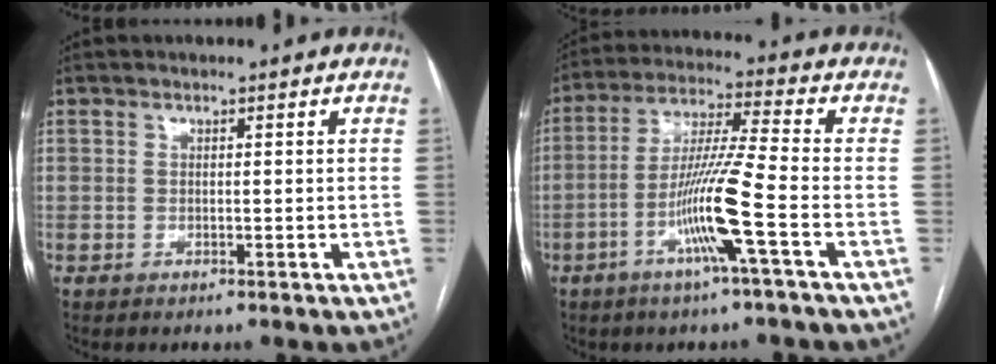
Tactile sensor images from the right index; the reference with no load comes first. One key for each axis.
{"total": 11.0, "fx": -4.2, "fy": -1.3, "fz": 10.1, "tx": -0.199, "ty": -0.003, "tz": -0.083}